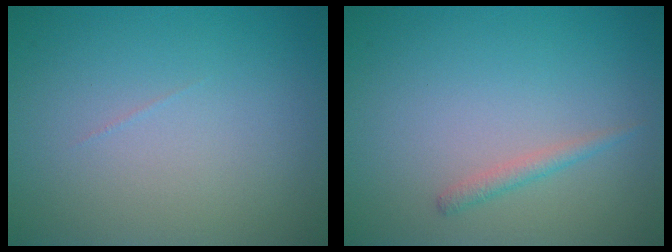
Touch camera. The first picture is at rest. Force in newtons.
{"total": 1.1, "press": 1.1, "slide": 0.0}